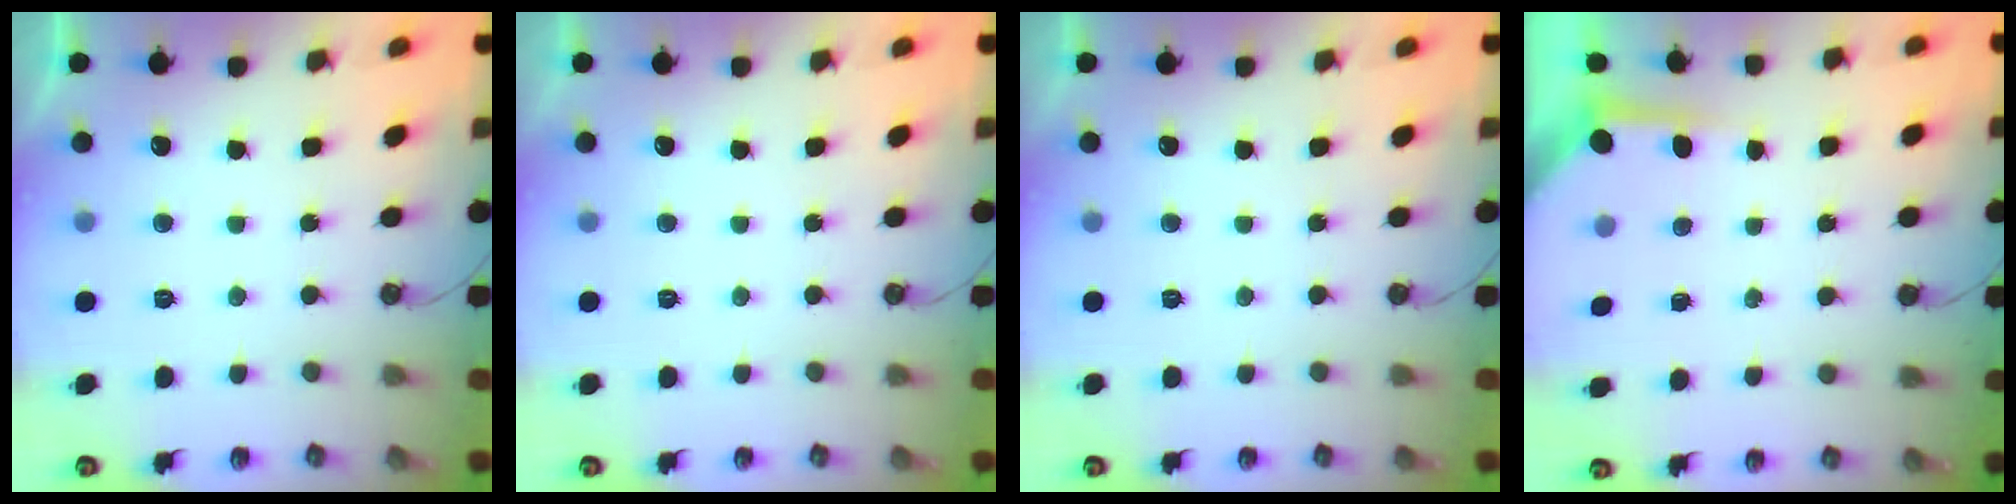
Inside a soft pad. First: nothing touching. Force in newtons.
{"total": 0.0}
{"total": 0.0}
{"total": 3.8, "press": 3.7, "slide": 0.4}